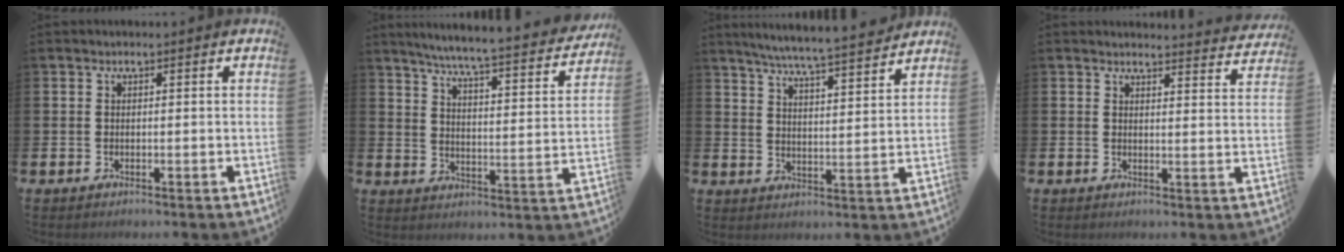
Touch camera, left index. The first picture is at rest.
{"total": 6.3, "force": [5.8, -0.1, 2.5], "torque": [-0.067, -0.054, 0.092]}
{"total": 6.6, "force": [6.3, -0.4, 1.9], "torque": [-0.051, -0.046, 0.107]}
{"total": 3.2, "force": [3.2, 0.2, 0.1], "torque": [0.002, -0.025, 0.055]}